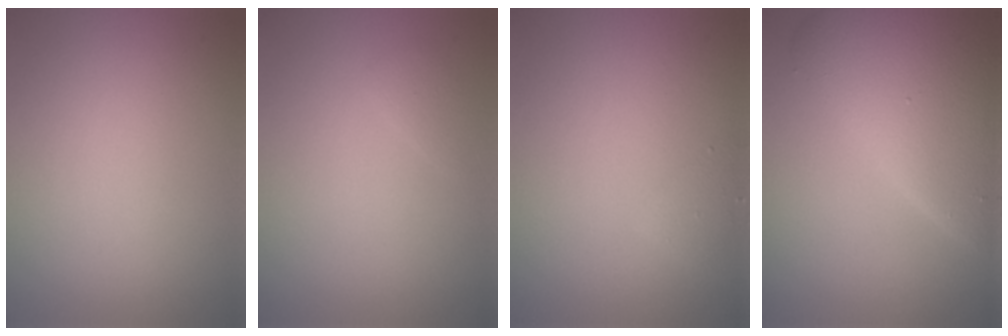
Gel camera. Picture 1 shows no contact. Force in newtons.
{"total": 0.7, "press": 0.7, "slide": 0.0}
{"total": 1.1, "press": 1.1, "slide": 0.0}
{"total": 9.4, "press": 9.4, "slide": 0.2}